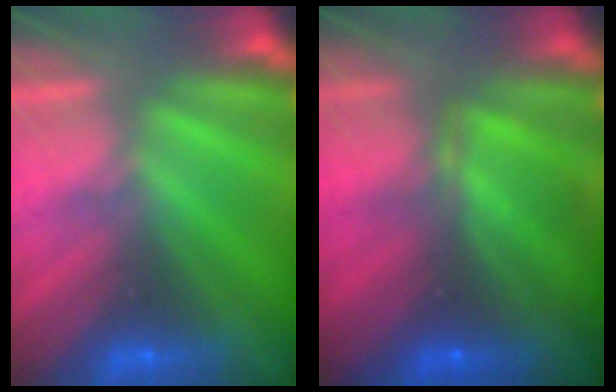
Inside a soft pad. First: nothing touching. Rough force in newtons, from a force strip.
{"total": 8.9}